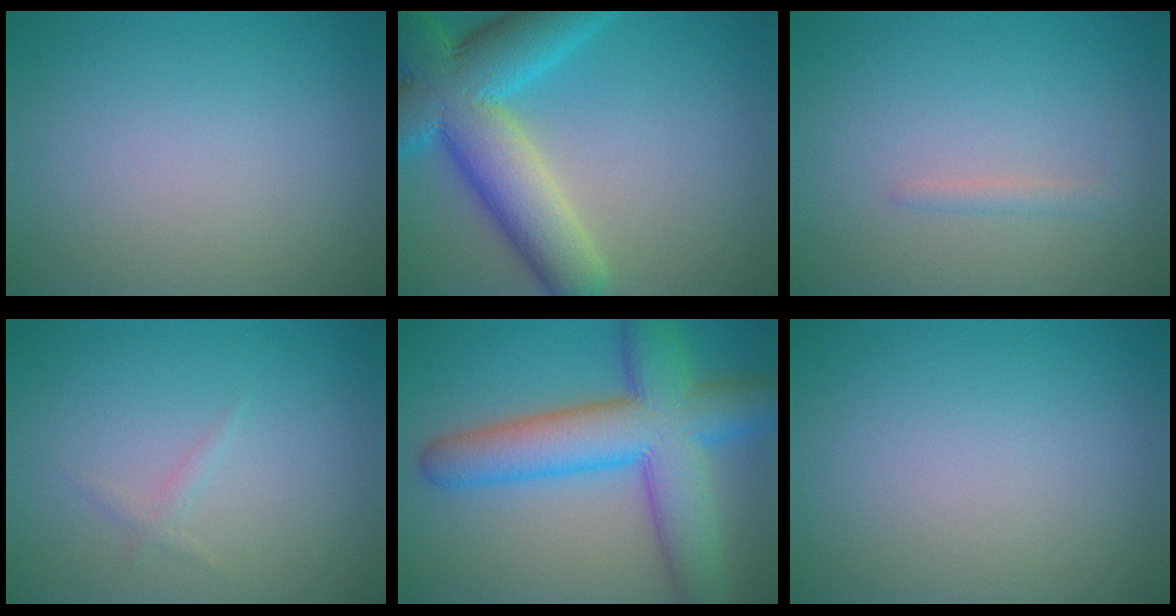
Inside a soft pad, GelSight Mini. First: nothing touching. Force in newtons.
{"total": 10.8, "press": 10.8, "slide": 0.5}
{"total": 0.9, "press": 0.9, "slide": 0.1}
{"total": 0.7, "press": 0.7, "slide": 0.0}
{"total": 10.4, "press": 10.4, "slide": 0.2}
{"total": 0.0}